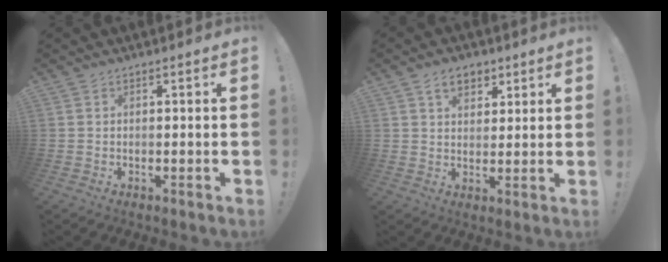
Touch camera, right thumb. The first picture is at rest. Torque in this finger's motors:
{"motor_torque": [0.37, 1.29, 0.11, -0.02, 0.00]}